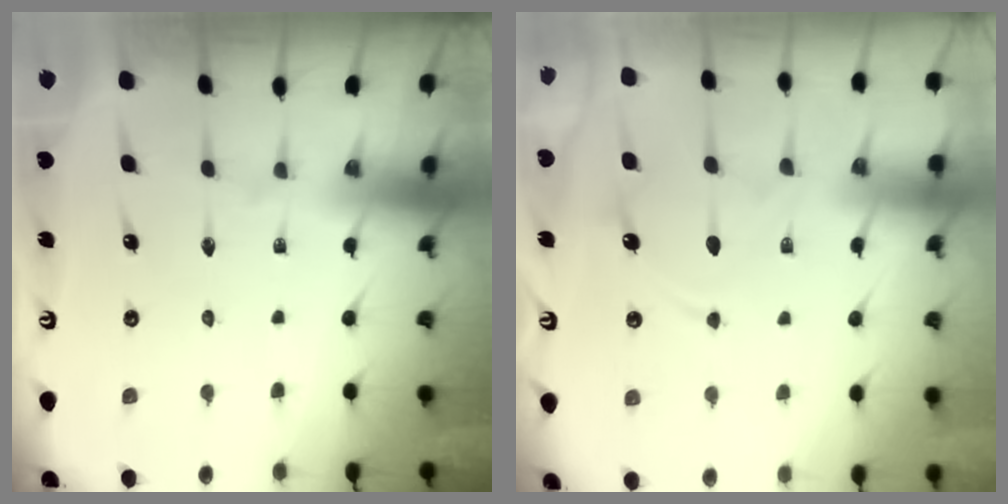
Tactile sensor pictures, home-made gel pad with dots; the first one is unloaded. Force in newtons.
{"total": 11.8, "press": 11.7, "slide": 1.2}